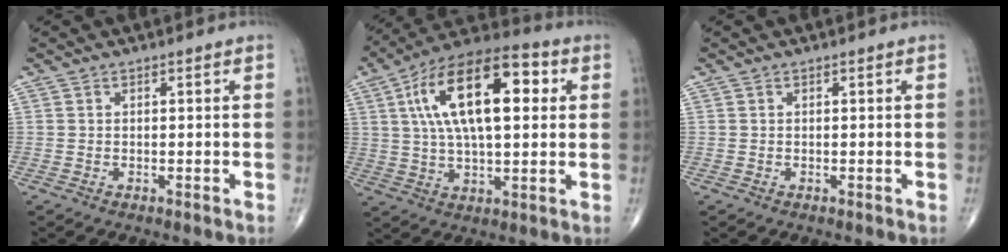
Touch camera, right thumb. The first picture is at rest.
{"total": 21.0, "force": [5.1, 9.3, 18.1], "torque": [-0.298, 0.019, 0.074]}
{"total": 0.0}